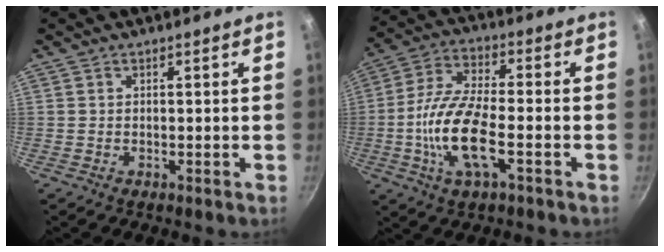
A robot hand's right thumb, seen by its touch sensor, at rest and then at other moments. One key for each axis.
{"total": 14.2, "fx": -3.6, "fy": 5.4, "fz": 12.6, "tx": -0.260, "ty": 0.023, "tz": -0.070}